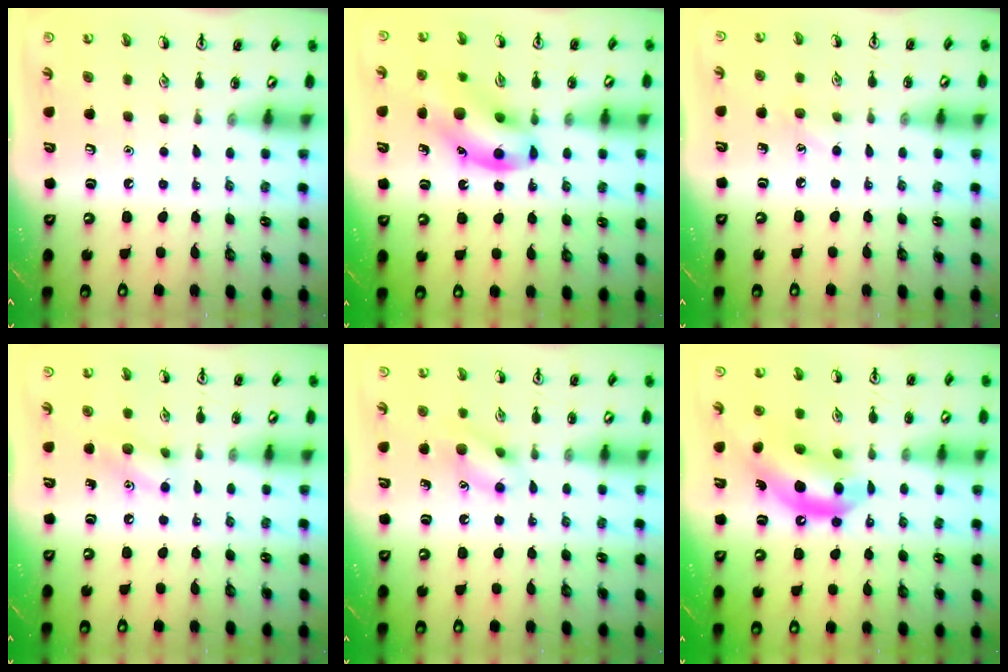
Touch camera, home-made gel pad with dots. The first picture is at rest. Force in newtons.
{"total": 13.4, "press": 13.3, "slide": 2.2}
{"total": 5.0, "press": 4.7, "slide": 1.6}
{"total": 8.1, "press": 8.0, "slide": 1.1}
{"total": 9.9, "press": 9.9, "slide": 0.7}
{"total": 13.9, "press": 13.3, "slide": 4.0}